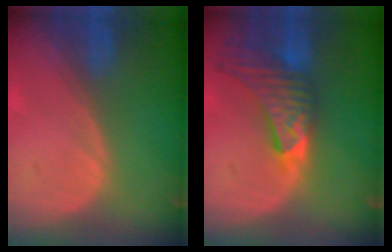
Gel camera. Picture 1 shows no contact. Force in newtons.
{"total": 9.2, "press": 8.3, "slide": 3.9}